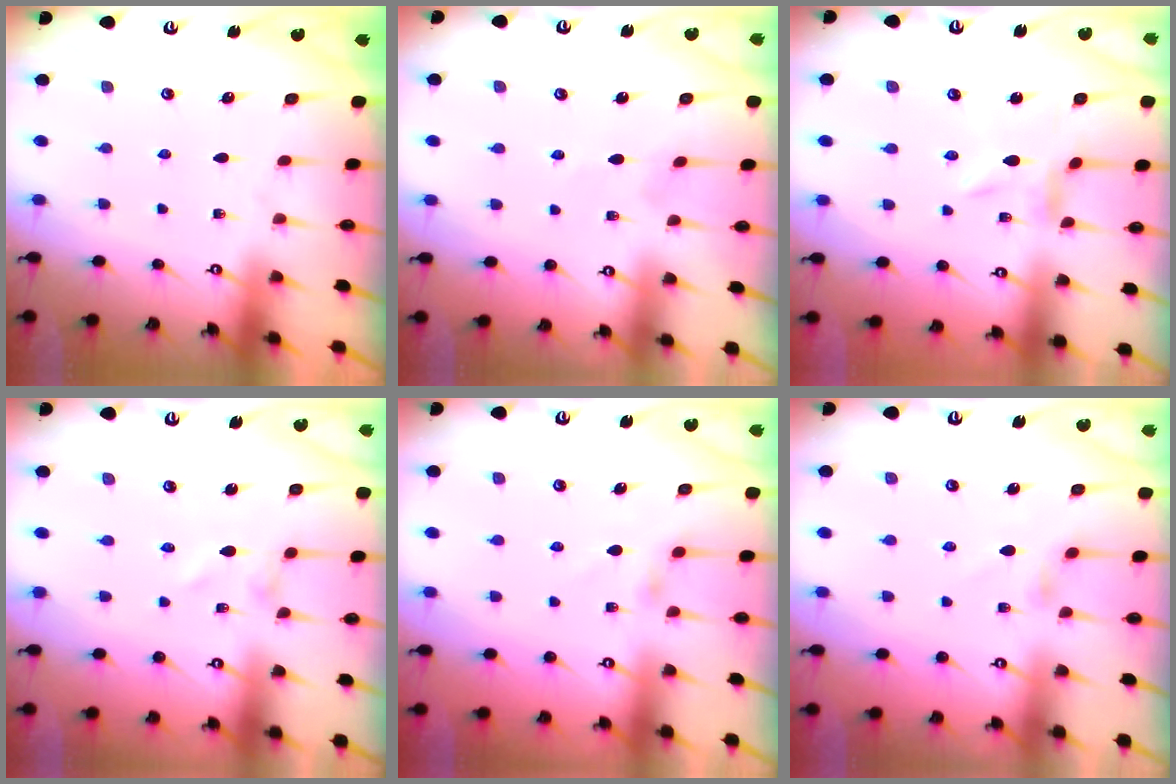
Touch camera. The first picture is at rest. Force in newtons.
{"total": 2.2, "press": 2.2, "slide": 0.3}
{"total": 0.5, "press": 0.4, "slide": 0.3}
{"total": 1.0, "press": 1.0, "slide": 0.1}
{"total": 2.6, "press": 2.5, "slide": 0.6}
{"total": 2.5, "press": 2.5, "slide": 0.4}